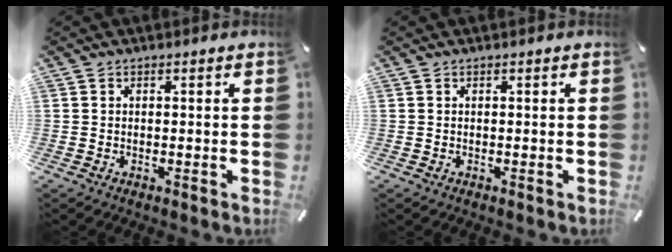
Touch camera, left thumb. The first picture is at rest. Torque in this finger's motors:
{"motor_torque": [0.10, -0.08, -0.18, -0.19, -0.01]}